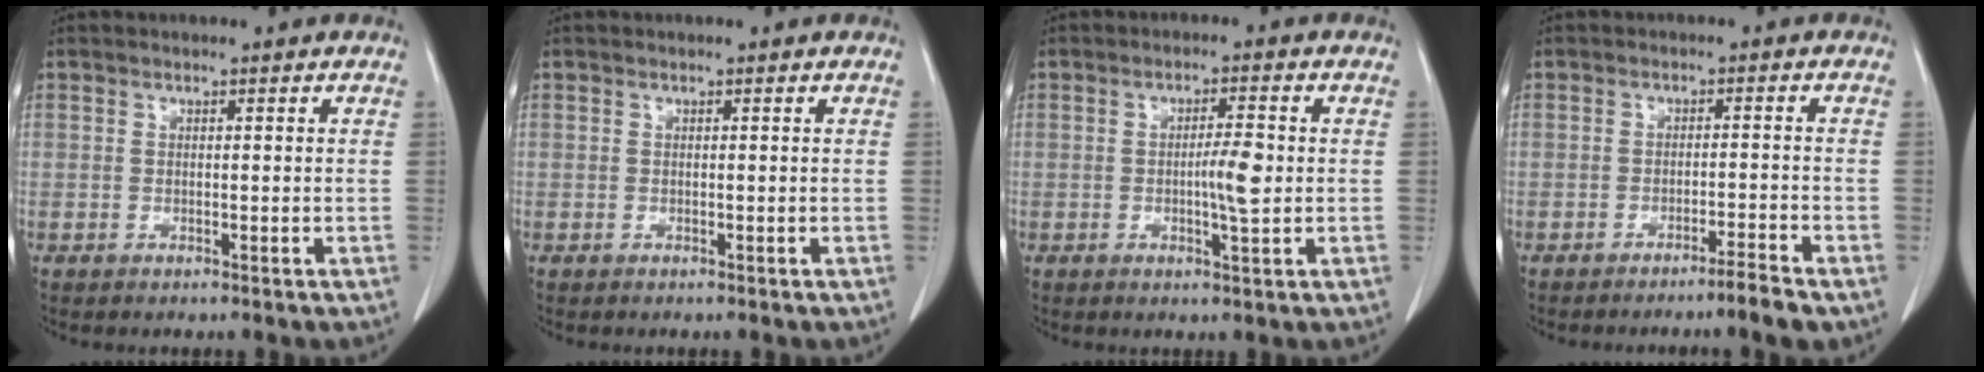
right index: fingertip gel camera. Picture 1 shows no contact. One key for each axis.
{"total": 0.0}
{"total": 4.5, "fx": -0.3, "fy": 0.4, "fz": 4.5, "tx": -0.074, "ty": -0.001, "tz": -0.004}
{"total": 3.4, "fx": -2.8, "fy": -0.6, "fz": 2.0, "tx": -0.030, "ty": -0.004, "tz": -0.046}